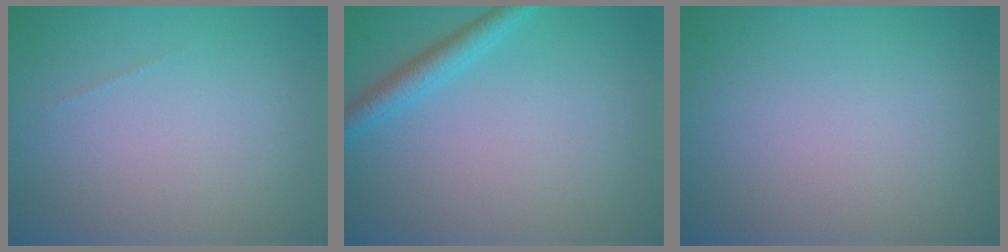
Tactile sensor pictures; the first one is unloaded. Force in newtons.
{"total": 2.3, "press": 2.3, "slide": 0.2}
{"total": 0.0}